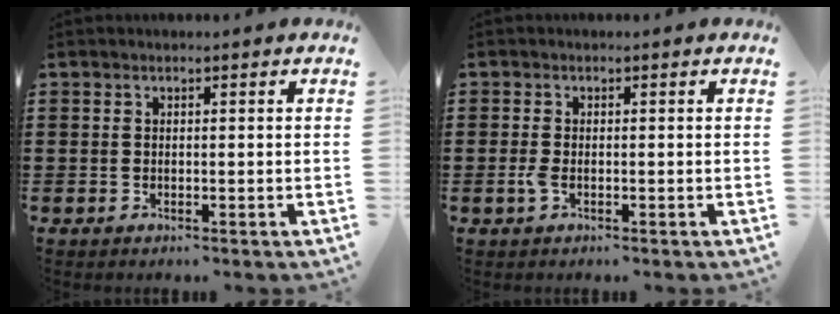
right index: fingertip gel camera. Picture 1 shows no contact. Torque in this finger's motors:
{"motor_torque": [0.54, 0.50, 0.11, 0.04]}